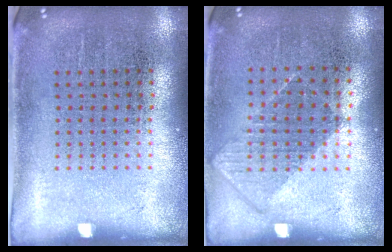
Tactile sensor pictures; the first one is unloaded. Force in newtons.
{"total": 0.9, "press": 0.7, "slide": 0.4}